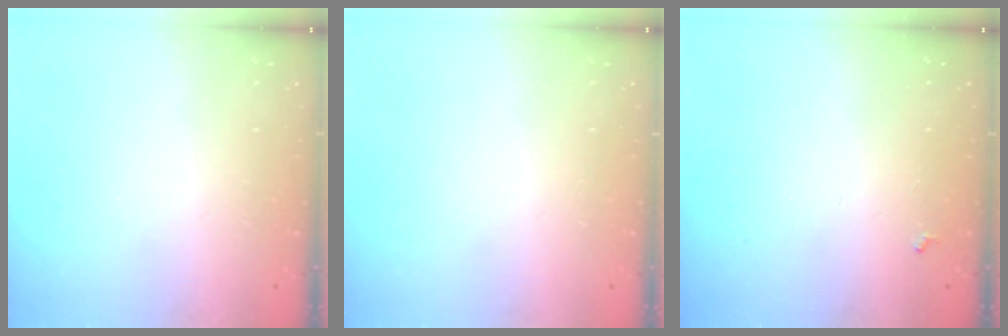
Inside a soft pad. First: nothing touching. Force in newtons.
{"total": 0.0}
{"total": 3.0, "press": 2.9, "slide": 0.5}